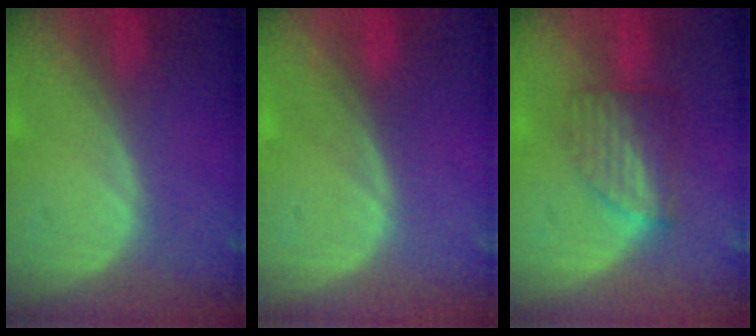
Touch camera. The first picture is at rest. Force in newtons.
{"total": 0.0}
{"total": 6.2, "press": 5.5, "slide": 2.9}